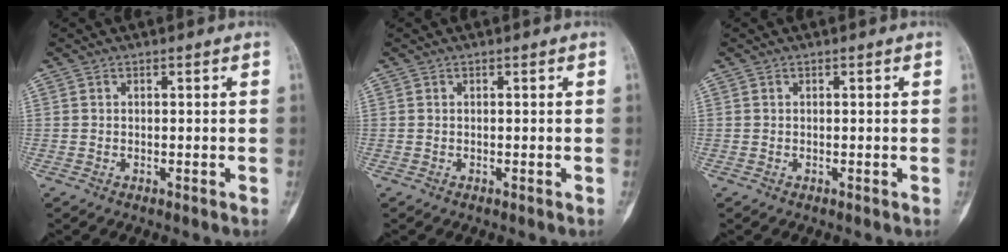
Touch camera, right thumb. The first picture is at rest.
{"total": 0.0}
{"total": 0.0}